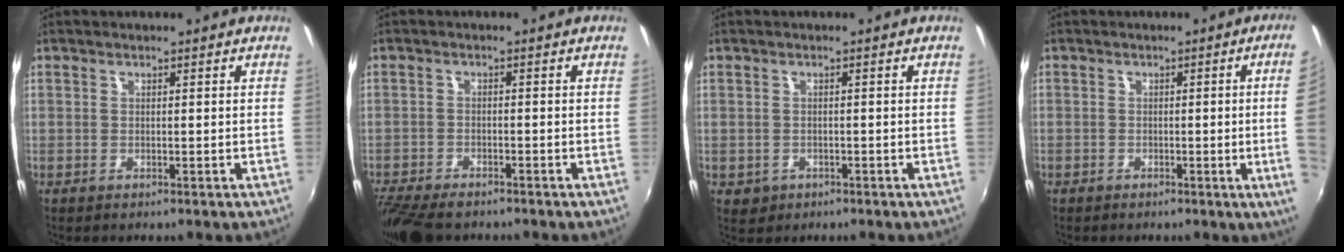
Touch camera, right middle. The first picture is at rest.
{"total": 9.6, "force": [-8.0, 3.1, 4.3], "torque": [-0.112, -0.035, -0.143]}
{"total": 2.6, "force": [-0.8, 2.2, 0.9], "torque": [-0.023, -0.002, -0.006]}
{"total": 6.7, "force": [-0.3, -1.5, 6.5], "torque": [-0.081, -0.010, -0.001]}